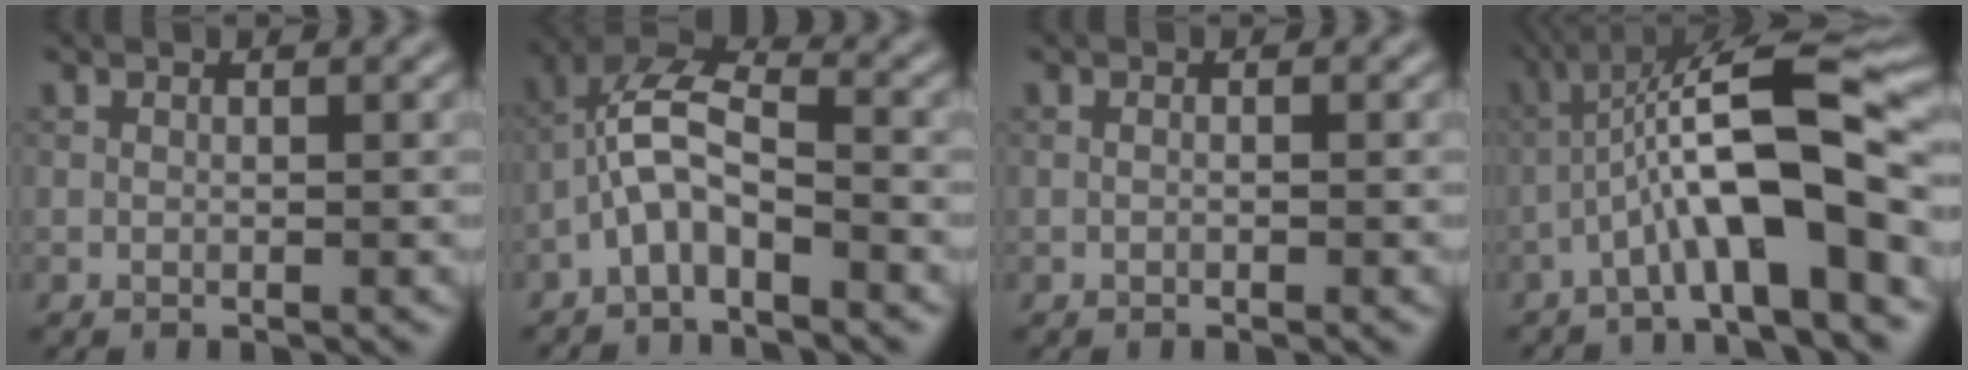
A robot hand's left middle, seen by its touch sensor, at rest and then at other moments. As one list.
[{"total": 5.1, "force": [-2.3, 1.9, 4.1], "torque": [-0.084, 0.019, -0.051]}, {"total": 0.0}, {"total": 10.6, "force": [-3.0, 2.0, 10.0], "torque": [-0.159, 0.034, -0.053]}]